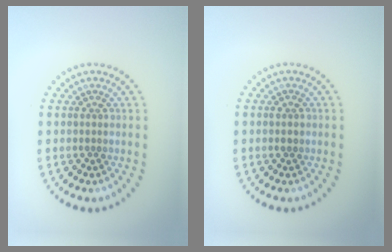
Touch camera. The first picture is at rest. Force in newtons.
{"total": 1.3, "press": 1.3, "slide": 0.1}